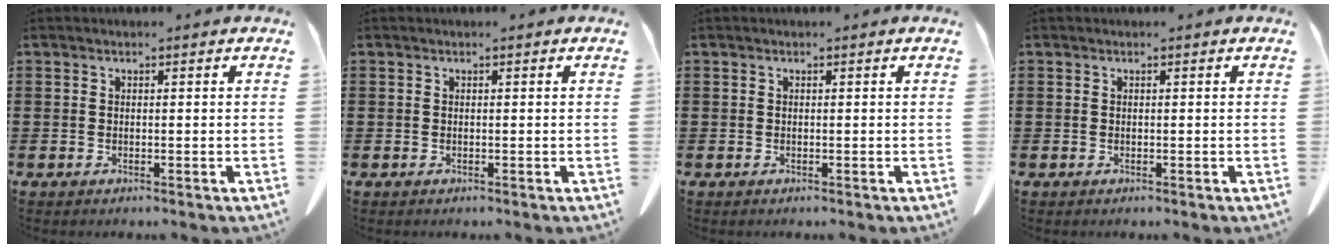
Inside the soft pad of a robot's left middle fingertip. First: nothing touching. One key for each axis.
{"total": 0.0}
{"total": 0.0}
{"total": 0.0}